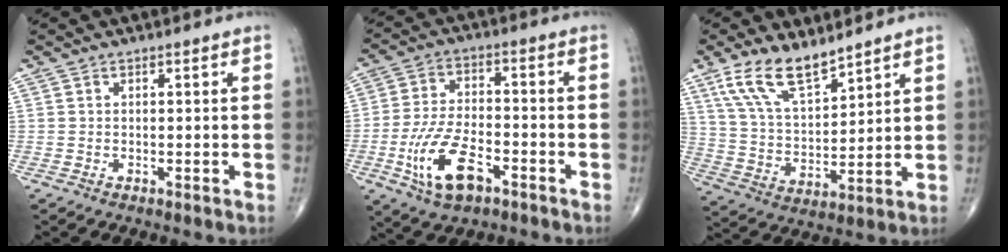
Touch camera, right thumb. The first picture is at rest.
{"total": 12.6, "force": [-5.4, 6.1, 9.6], "torque": [-0.189, 0.019, -0.097]}
{"total": 11.9, "force": [8.5, 4.4, 7.0], "torque": [-0.122, -0.044, 0.177]}